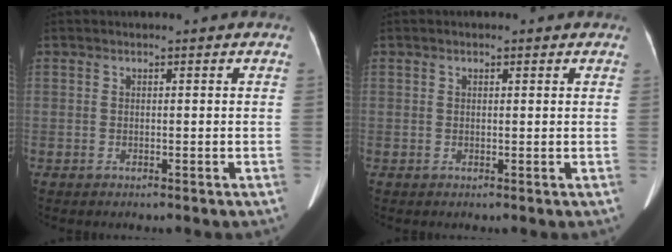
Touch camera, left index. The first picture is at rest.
{"total": 1.0, "force": [0.6, 0.5, 0.6], "torque": [-0.014, 0.005, 0.006]}